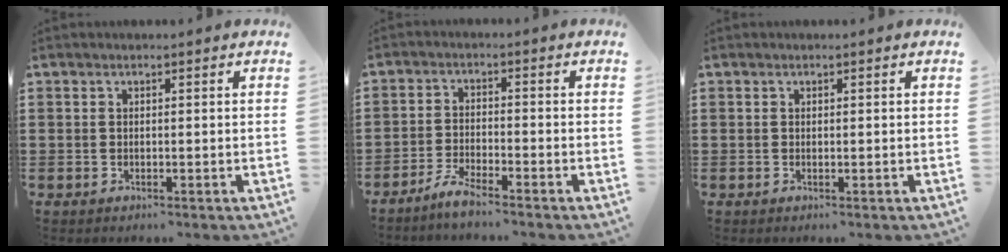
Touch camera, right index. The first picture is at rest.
{"total": 3.7, "force": [-3.4, 0.0, 1.4], "torque": [-0.040, -0.003, -0.069]}
{"total": 0.0}